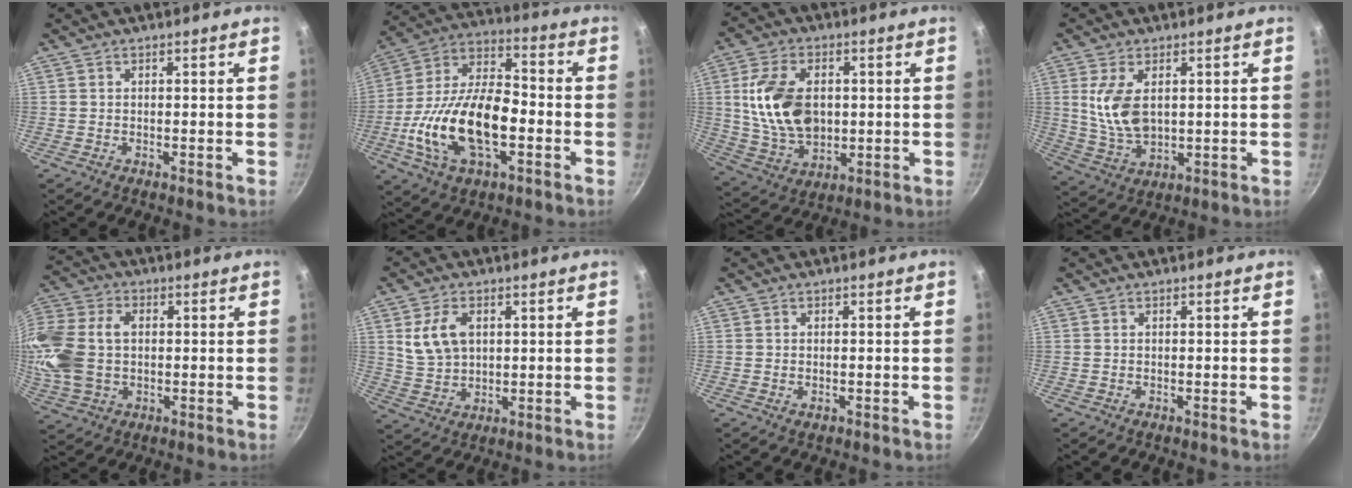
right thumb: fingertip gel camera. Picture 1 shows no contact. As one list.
[{"total": 20.9, "force": [-5.0, 10.8, 17.1], "torque": [-0.303, 0.038, -0.098]}, {"total": 15.4, "force": [1.5, 10.2, 11.5], "torque": [-0.197, -0.008, 0.037]}, {"total": 9.6, "force": [2.0, 5.5, 7.6], "torque": [-0.143, -0.021, 0.047]}, {"total": 17.9, "force": [0.7, 12.8, 12.6], "torque": [-0.277, 0.030, 0.011]}, {"total": 8.1, "force": [2.3, 5.4, 5.6], "torque": [-0.097, -0.010, 0.051]}, {"total": 0.9, "force": [-0.3, 0.6, 0.6], "torque": [-0.009, 0.000, -0.004]}, {"total": 0.0}]